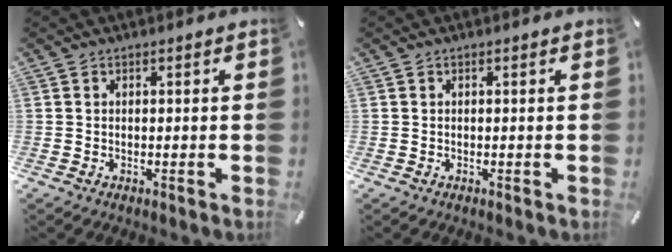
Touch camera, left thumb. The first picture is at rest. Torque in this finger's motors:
{"motor_torque": [0.00, 0.00, -0.03, -0.03, 0.00]}